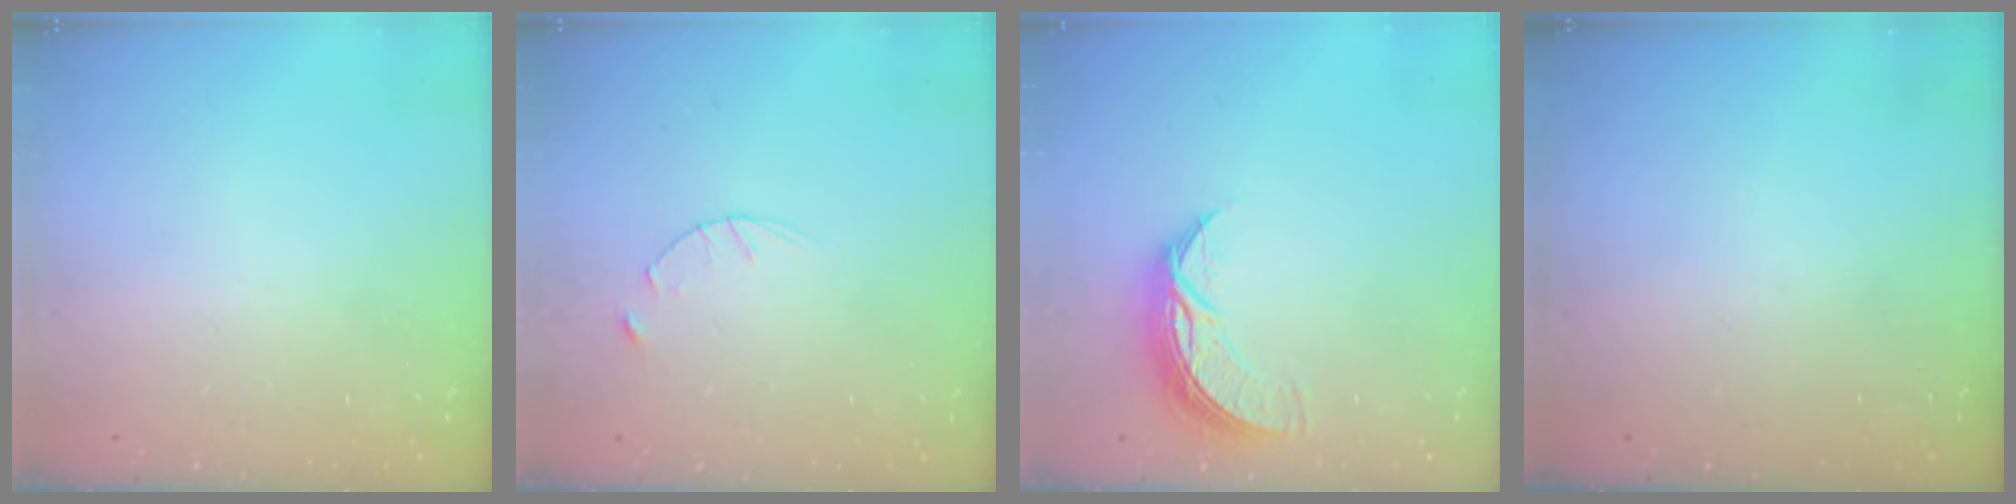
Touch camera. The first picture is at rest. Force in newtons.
{"total": 2.8, "press": 2.8, "slide": 0.4}
{"total": 8.3, "press": 8.2, "slide": 0.3}
{"total": 0.0}